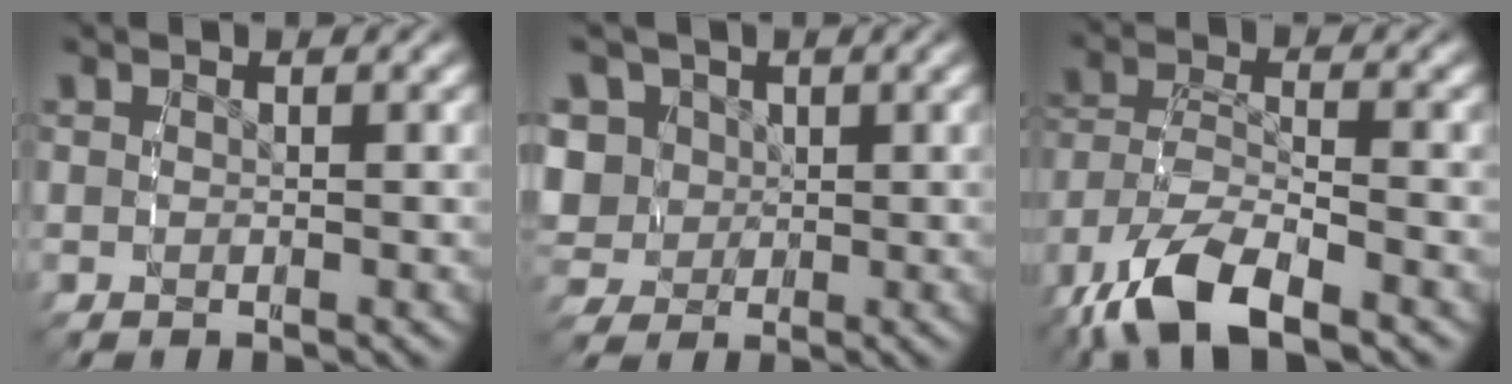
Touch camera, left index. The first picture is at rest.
{"total": 10.1, "force": [1.3, 9.0, 4.5], "torque": [-0.117, -0.019, 0.018]}
{"total": 7.0, "force": [-3.7, 3.5, 4.7], "torque": [-0.118, -0.040, -0.046]}